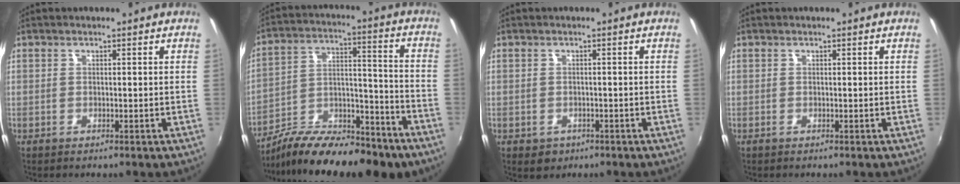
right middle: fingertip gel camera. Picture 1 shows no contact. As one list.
[{"total": 20.7, "force": [-15.4, 6.8, 11.9], "torque": [-0.207, -0.009, -0.243]}, {"total": 2.7, "force": [-1.1, 2.3, 1.0], "torque": [-0.023, -0.005, -0.011]}, {"total": 0.0}]